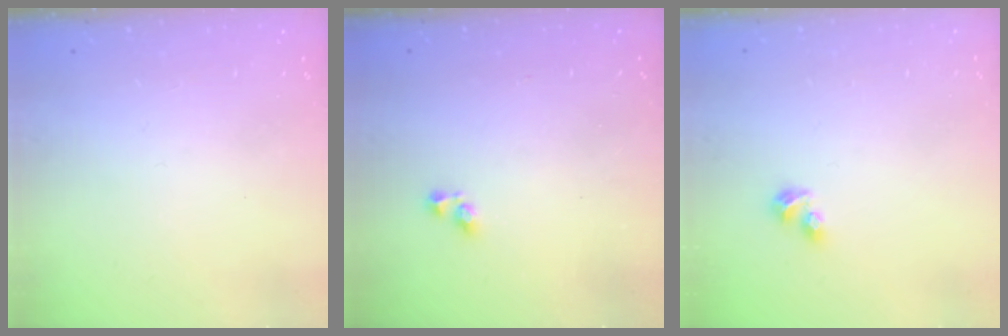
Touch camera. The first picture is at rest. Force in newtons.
{"total": 2.9, "press": 2.8, "slide": 0.6}
{"total": 3.4, "press": 3.3, "slide": 0.9}